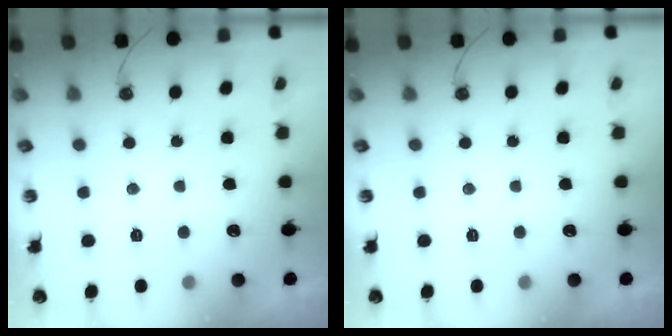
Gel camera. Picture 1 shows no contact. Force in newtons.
{"total": 0.0}